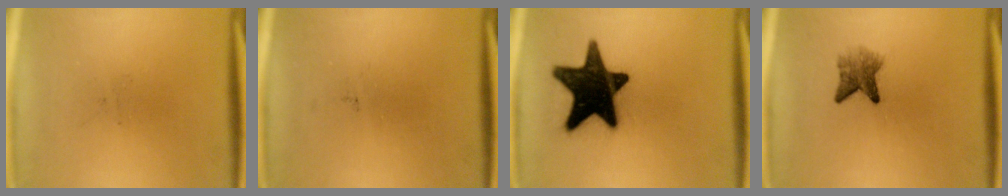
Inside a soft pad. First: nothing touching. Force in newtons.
{"total": 0.0}
{"total": 18.8}
{"total": 3.6}